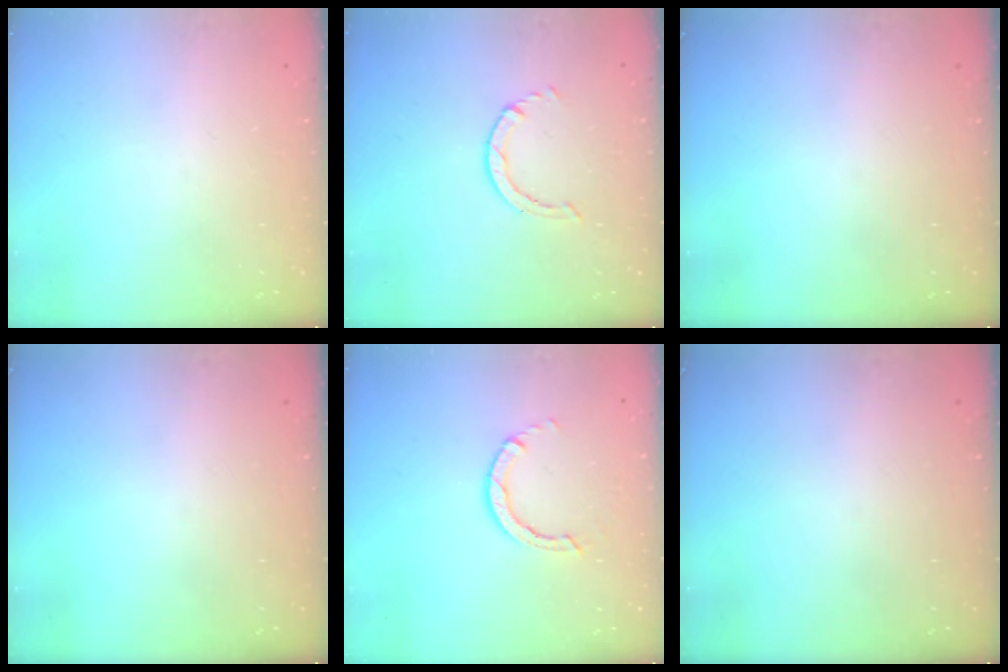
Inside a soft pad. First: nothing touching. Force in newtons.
{"total": 0.8, "press": 0.7, "slide": 0.1}
{"total": 0.0}
{"total": 0.0}
{"total": 2.8, "press": 2.8, "slide": 0.2}
{"total": 0.0}